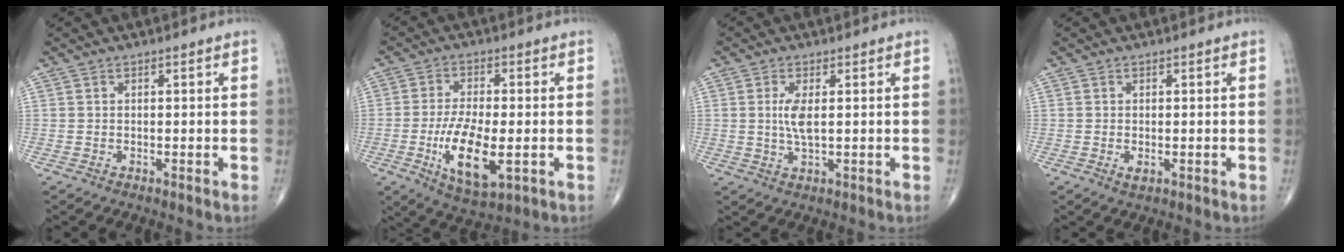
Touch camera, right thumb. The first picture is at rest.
{"total": 12.0, "force": [-2.9, 4.8, 10.6], "torque": [-0.189, -0.008, -0.044]}
{"total": 3.9, "force": [0.6, 1.2, 3.7], "torque": [-0.084, -0.006, 0.014]}
{"total": 1.2, "force": [-0.3, 0.6, 1.0], "torque": [-0.015, -0.004, -0.004]}